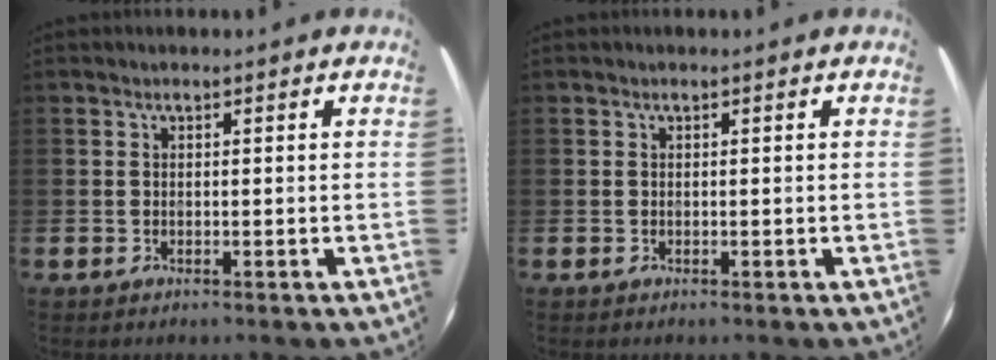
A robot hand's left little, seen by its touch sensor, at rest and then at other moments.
{"total": 0.0}